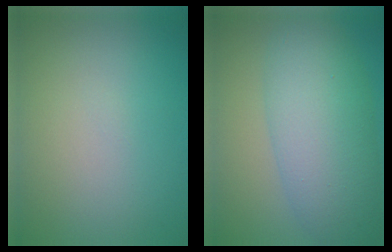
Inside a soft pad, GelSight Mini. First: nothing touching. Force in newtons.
{"total": 8.3, "press": 8.2, "slide": 0.3}